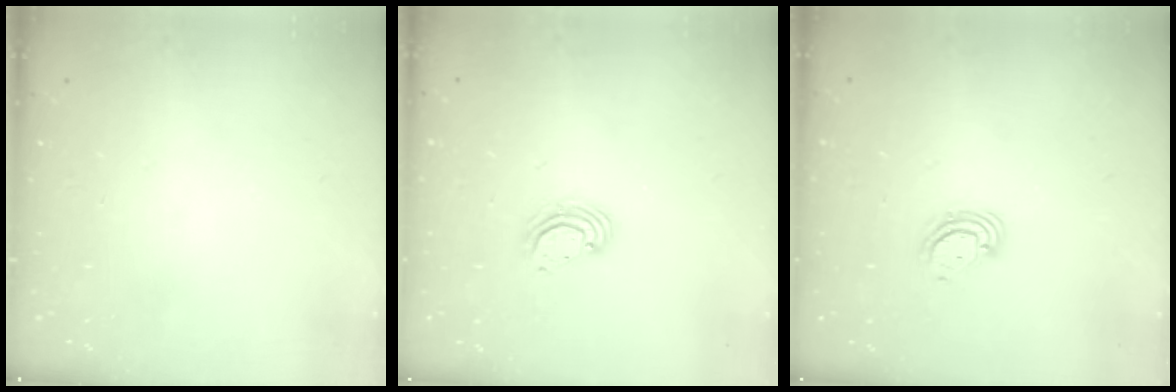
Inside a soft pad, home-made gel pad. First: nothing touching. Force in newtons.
{"total": 3.5, "press": 3.5, "slide": 0.2}
{"total": 3.6, "press": 3.6, "slide": 0.3}